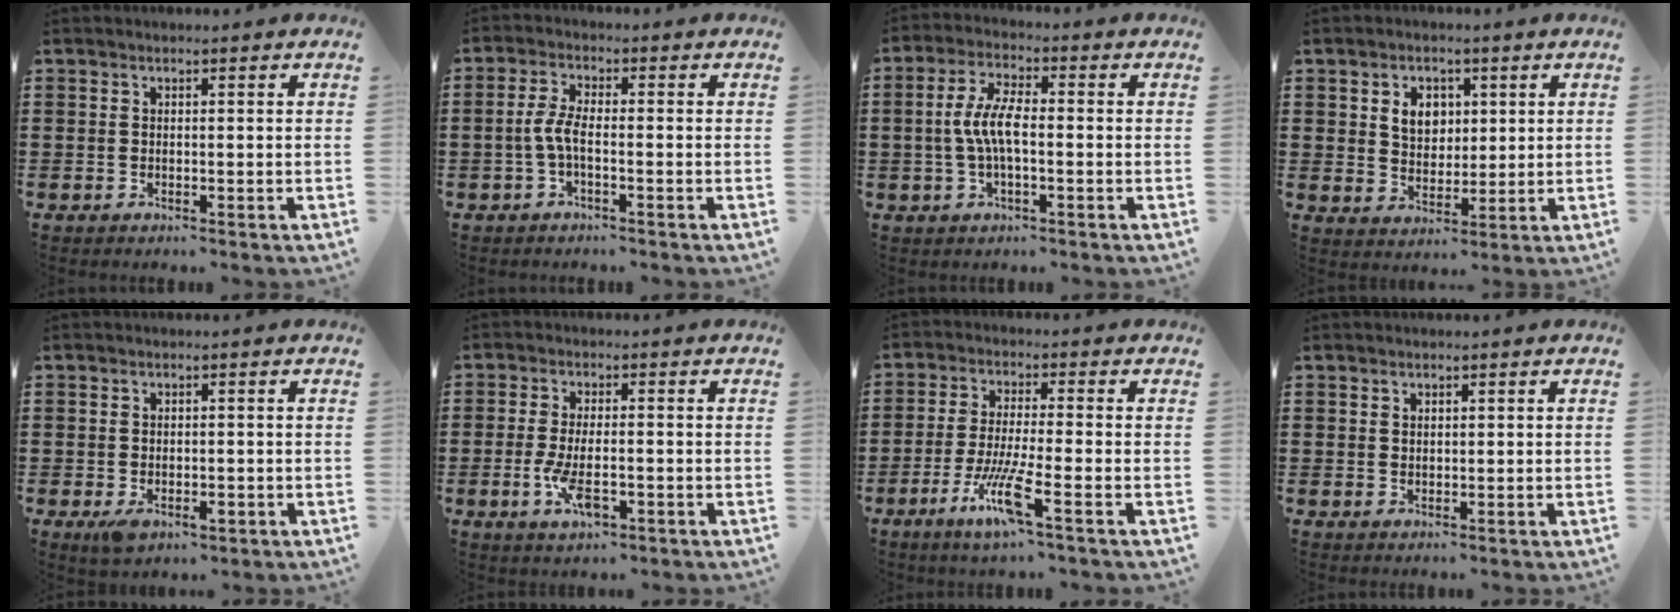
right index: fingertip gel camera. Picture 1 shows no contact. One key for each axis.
{"total": 3.6, "fx": -1.1, "fy": 0.9, "fz": 3.4, "tx": -0.090, "ty": -0.007, "tz": -0.029}
{"total": 6.1, "fx": -0.6, "fy": 2.1, "fz": 5.8, "tx": -0.130, "ty": -0.003, "tz": -0.020}
{"total": 5.0, "fx": 1.6, "fy": 3.9, "fz": 2.6, "tx": -0.058, "ty": 0.010, "tz": 0.025}
{"total": 2.7, "fx": -1.1, "fy": 1.4, "fz": 2.0, "tx": -0.048, "ty": -0.005, "tz": -0.021}
{"total": 5.4, "fx": -1.7, "fy": 2.0, "fz": 4.7, "tx": -0.108, "ty": -0.007, "tz": -0.036}
{"total": 8.4, "fx": -4.0, "fy": 0.8, "fz": 7.4, "tx": -0.157, "ty": -0.015, "tz": -0.078}
{"total": 0.9, "fx": 0.7, "fy": 0.5, "fz": 0.2, "tx": -0.006, "ty": 0.002, "tz": 0.014}